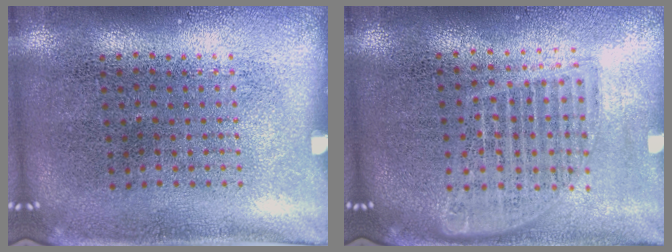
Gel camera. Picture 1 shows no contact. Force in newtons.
{"total": 1.7, "press": 1.4, "slide": 0.9}